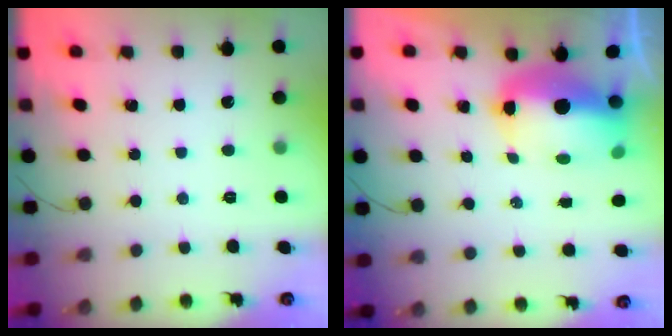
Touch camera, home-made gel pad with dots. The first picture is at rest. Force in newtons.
{"total": 11.5, "press": 11.3, "slide": 2.2}